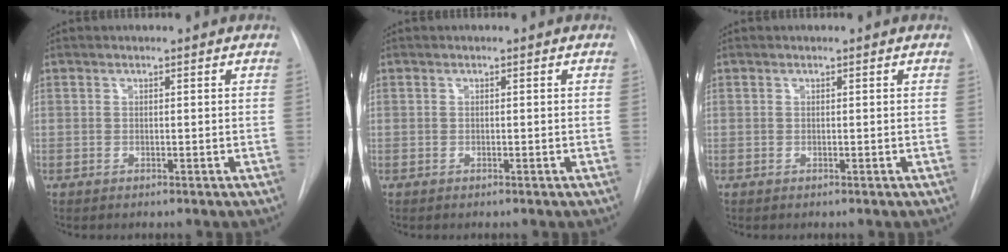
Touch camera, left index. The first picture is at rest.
{"total": 0.0}
{"total": 0.0}